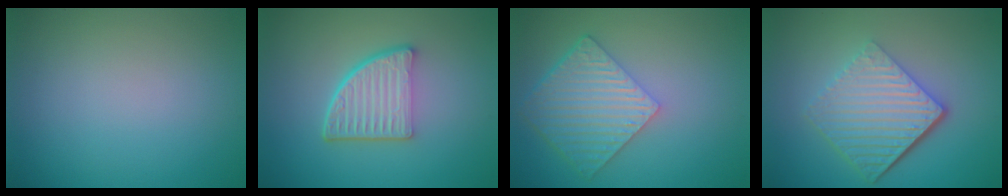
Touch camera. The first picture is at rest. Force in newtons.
{"total": 5.3, "press": 3.6, "slide": 3.9}
{"total": 6.1, "press": 4.5, "slide": 4.1}
{"total": 6.7, "press": 4.4, "slide": 5.1}